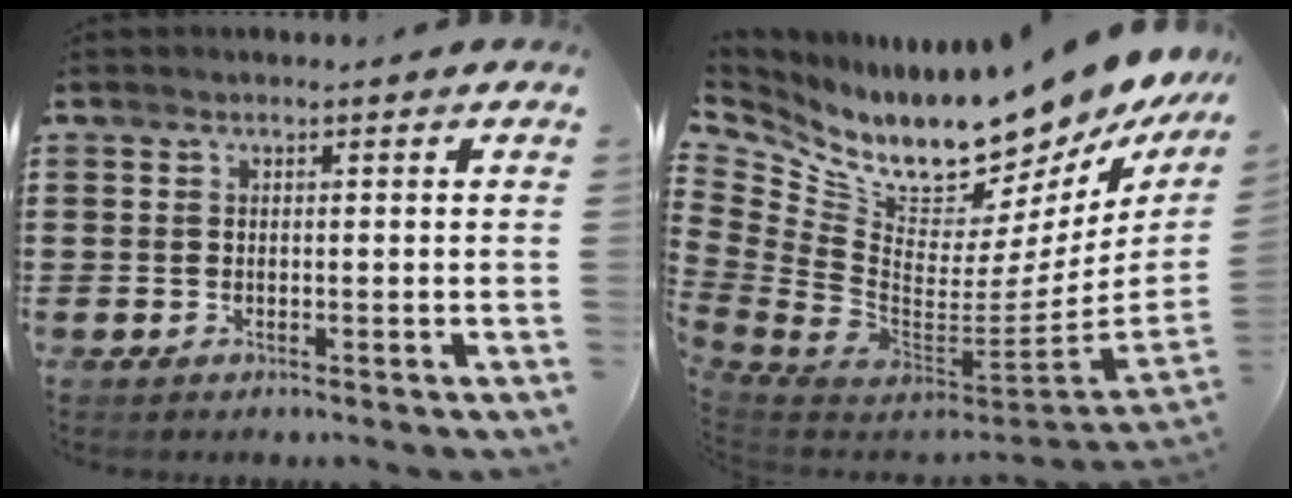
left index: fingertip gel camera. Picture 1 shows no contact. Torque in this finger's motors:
{"motor_torque": [2.14, 0.00, 1.05, 0.12]}